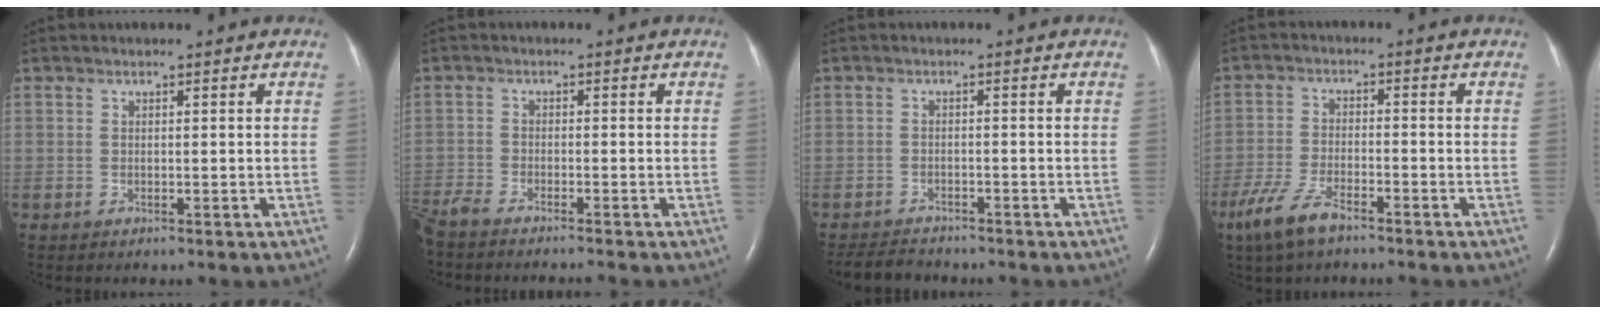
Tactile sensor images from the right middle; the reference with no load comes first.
{"total": 6.8, "force": [-6.2, 0.2, 2.7], "torque": [-0.042, -0.016, -0.108]}
{"total": 4.5, "force": [-4.3, 1.0, 0.8], "torque": [-0.016, -0.014, -0.070]}
{"total": 7.1, "force": [-5.0, 1.8, 4.7], "torque": [-0.109, -0.014, -0.095]}